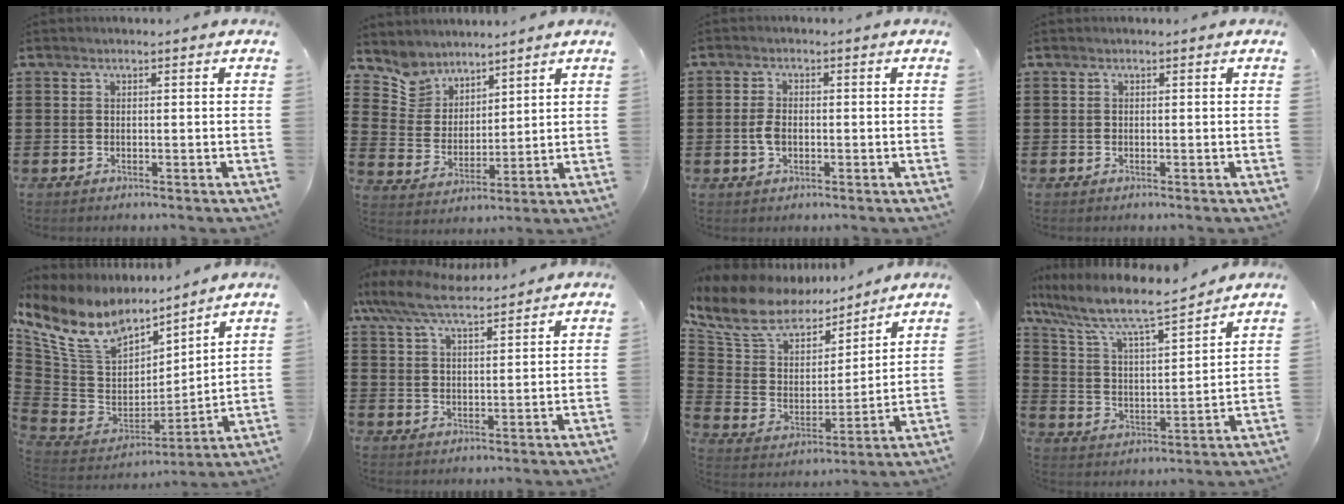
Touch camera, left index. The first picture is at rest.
{"total": 6.2, "force": [5.4, 3.0, -0.3], "torque": [-0.033, -0.030, 0.104]}
{"total": 2.8, "force": [-0.3, 1.6, 2.3], "torque": [-0.060, -0.003, -0.009]}
{"total": 0.0}
{"total": 11.7, "force": [8.1, 6.3, 5.7], "torque": [-0.166, -0.045, 0.148]}
{"total": 7.6, "force": [6.3, 1.7, 3.9], "torque": [-0.094, -0.016, 0.114]}
{"total": 11.1, "force": [9.4, 4.6, 3.8], "torque": [-0.130, -0.056, 0.167]}
{"total": 7.9, "force": [6.6, 1.0, 4.2], "torque": [-0.110, -0.041, 0.106]}